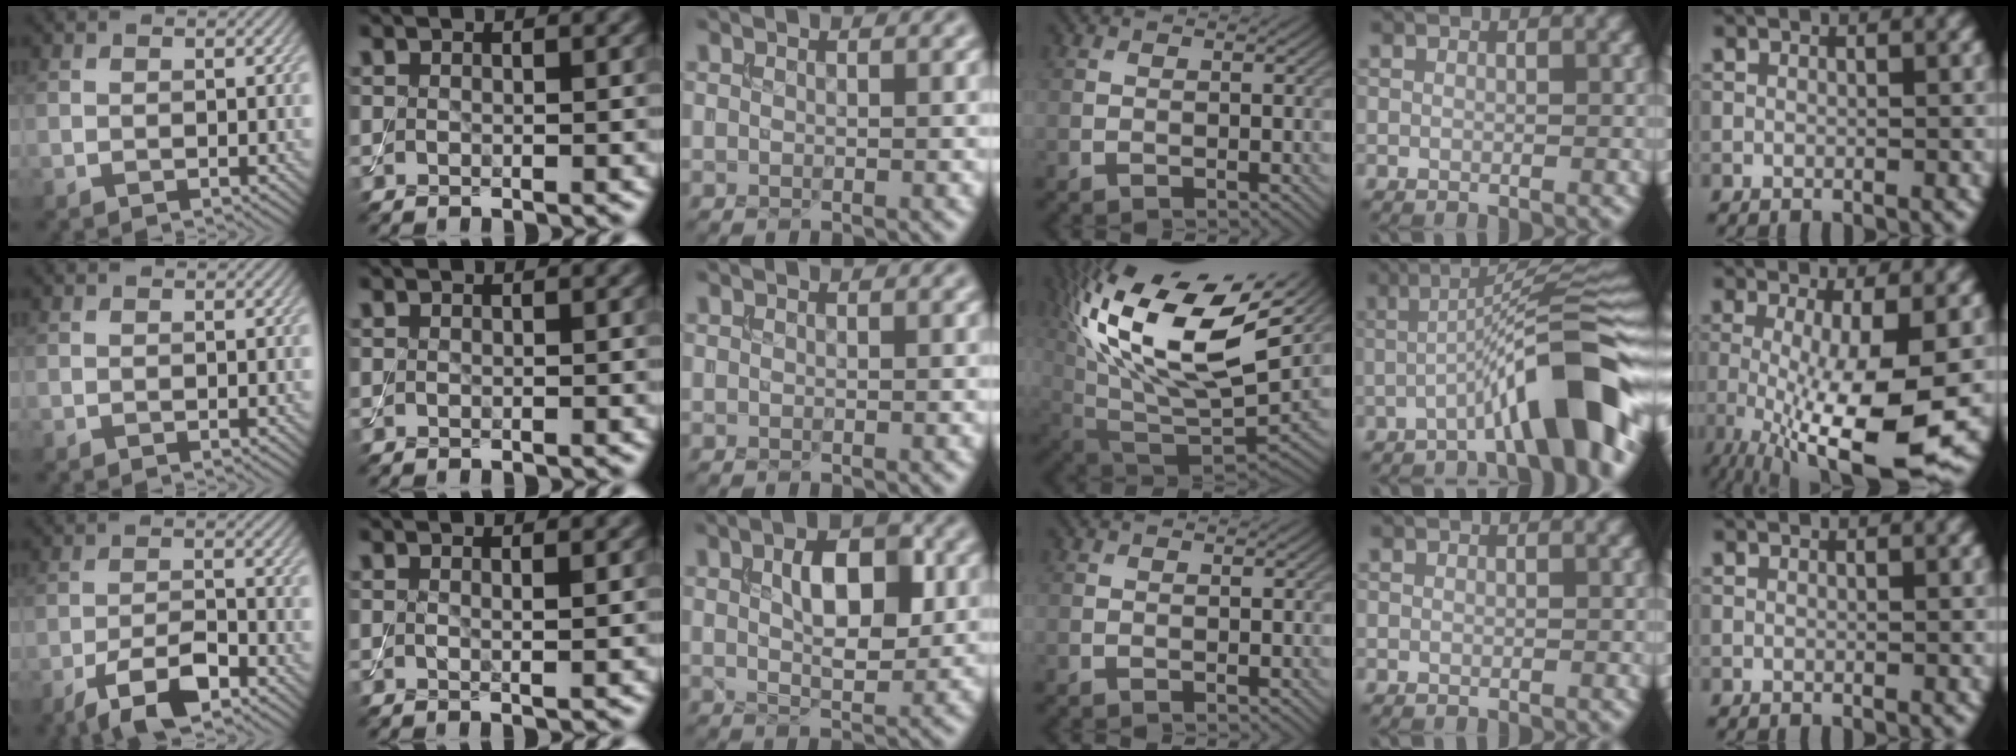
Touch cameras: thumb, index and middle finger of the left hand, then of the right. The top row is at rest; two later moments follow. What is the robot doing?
{"motion": "assemble", "object": "toy tower of hanoi"}